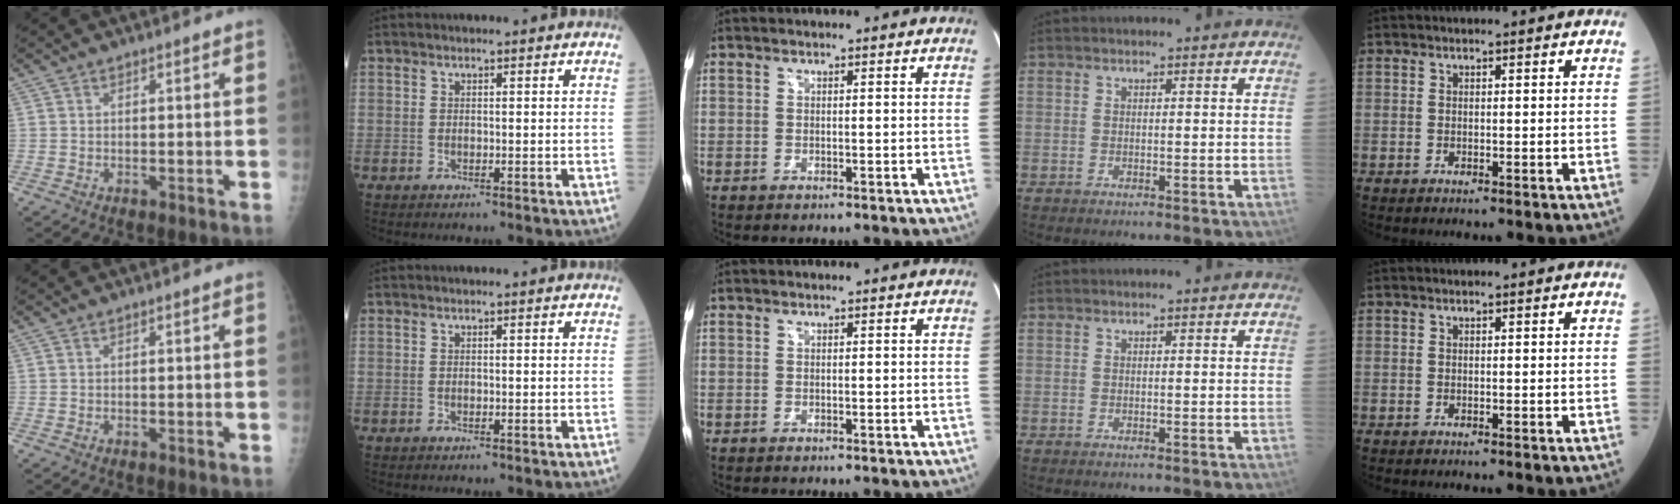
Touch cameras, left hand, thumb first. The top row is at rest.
{}